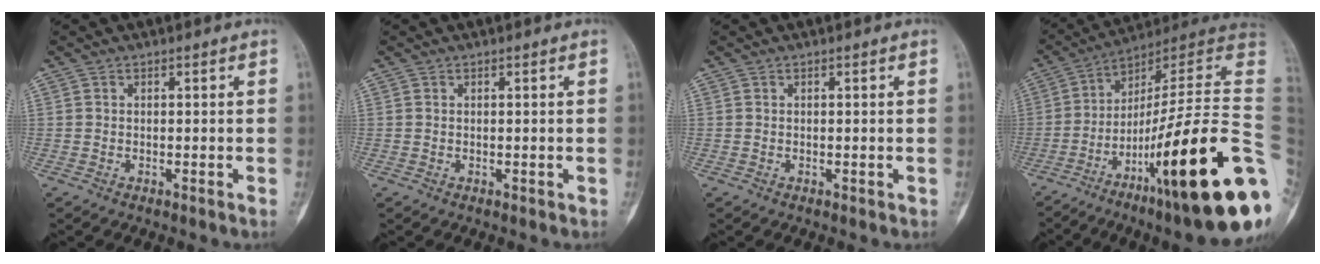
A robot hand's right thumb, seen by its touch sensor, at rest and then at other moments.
{"total": 0.0}
{"total": 0.0}
{"total": 31.8, "force": [-8.5, 5.0, 30.2], "torque": [-0.376, 0.046, -0.138]}